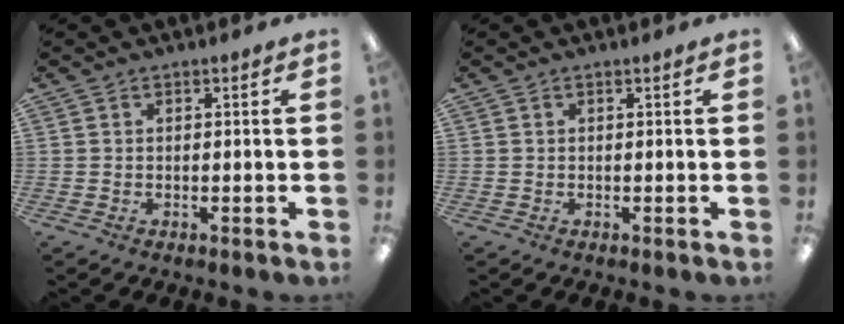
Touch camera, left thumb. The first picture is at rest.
{"total": 0.0}